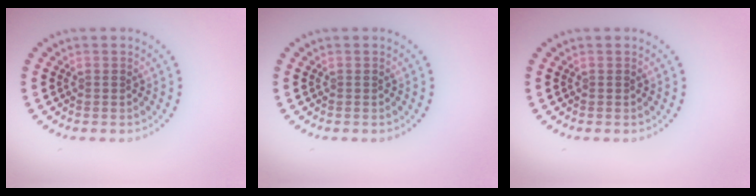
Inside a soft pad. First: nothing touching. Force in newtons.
{"total": 0.0}
{"total": 0.0}